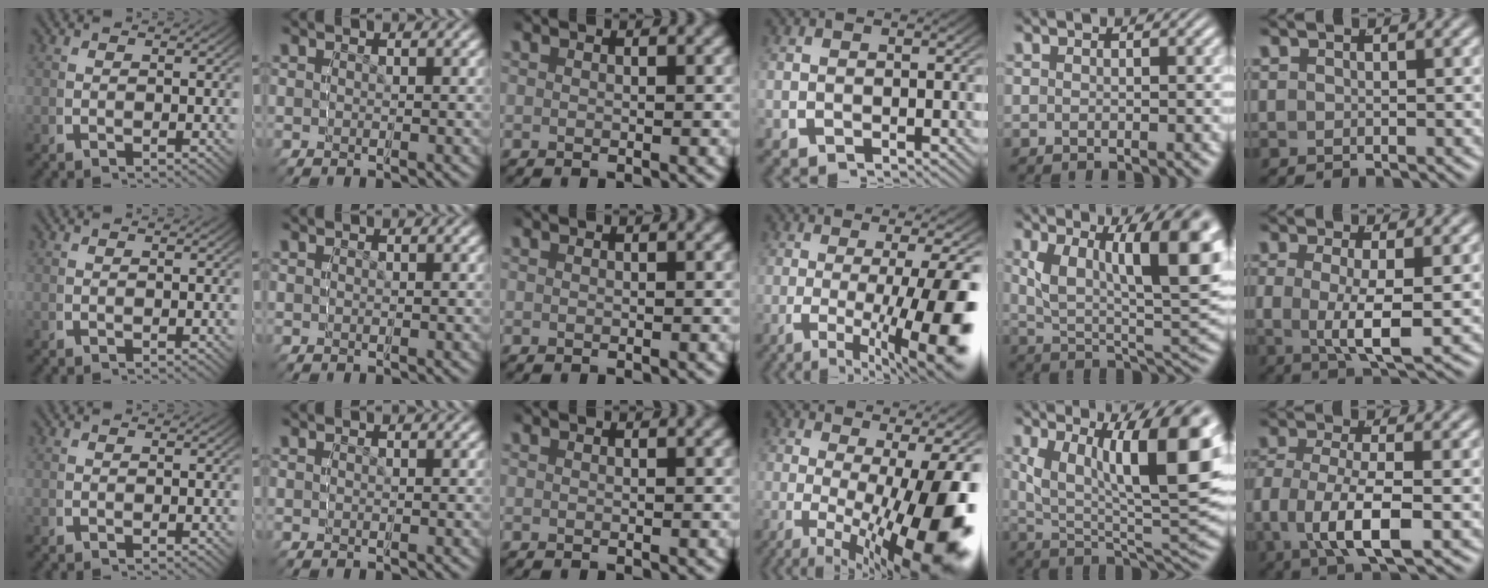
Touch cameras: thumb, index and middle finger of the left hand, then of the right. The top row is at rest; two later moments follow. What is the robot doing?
{"motion": "grasp_and_lifting", "object": "button"}